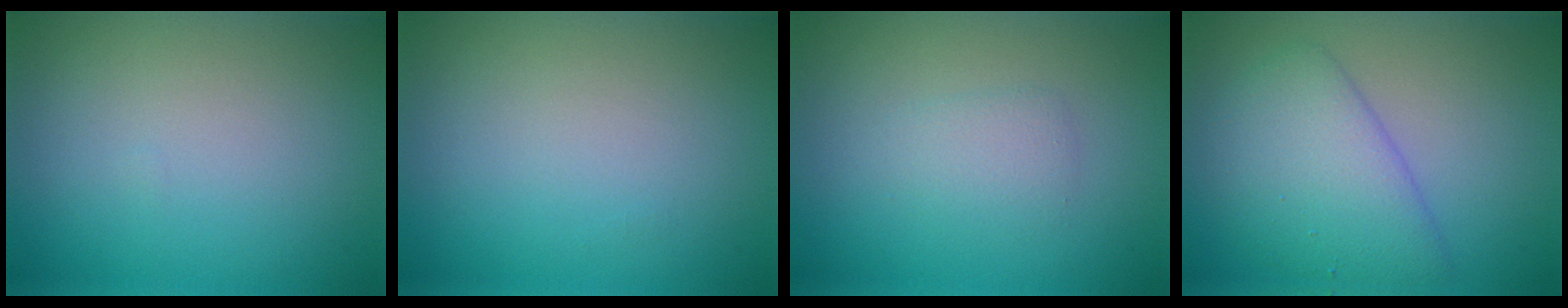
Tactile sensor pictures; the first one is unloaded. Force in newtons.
{"total": 0.0}
{"total": 1.5, "press": 1.5, "slide": 0.1}
{"total": 5.1, "press": 5.1, "slide": 0.3}